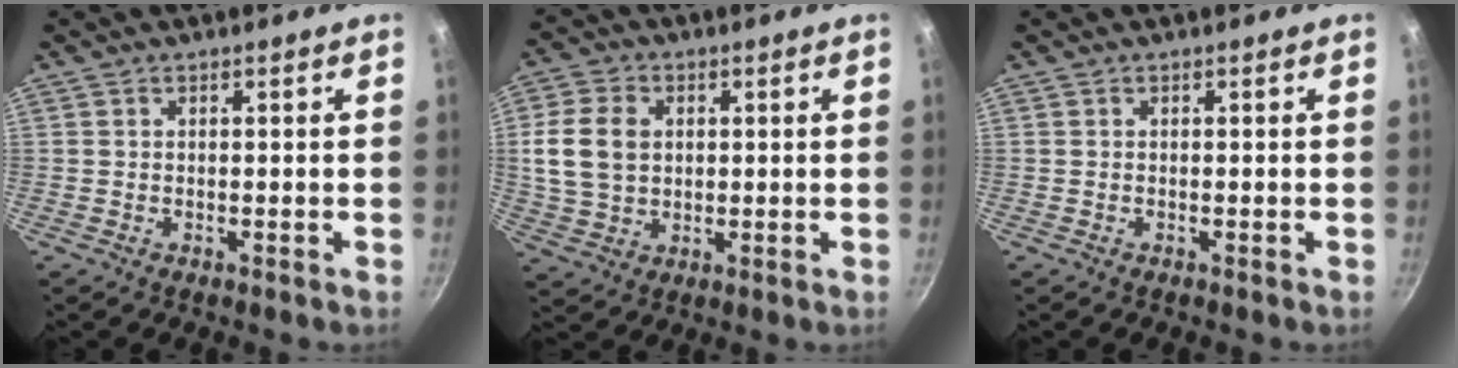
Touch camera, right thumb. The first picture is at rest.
{"total": 10.6, "force": [1.5, 8.0, 6.7], "torque": [-0.113, 0.002, 0.027]}
{"total": 0.0}